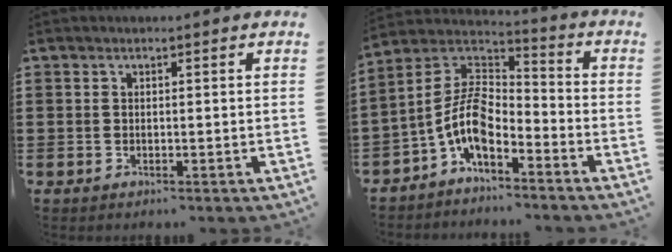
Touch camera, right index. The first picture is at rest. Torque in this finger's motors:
{"motor_torque": [2.14, 0.00, 1.05, 0.15]}